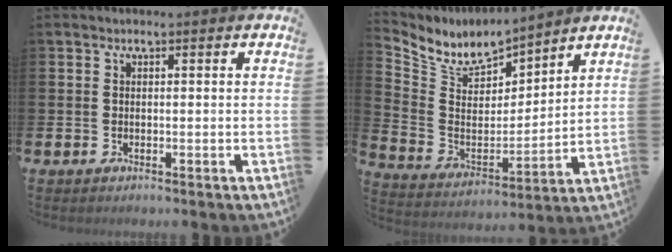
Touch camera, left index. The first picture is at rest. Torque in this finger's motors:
{"motor_torque": [-0.35, -0.12, -0.20, -0.04]}